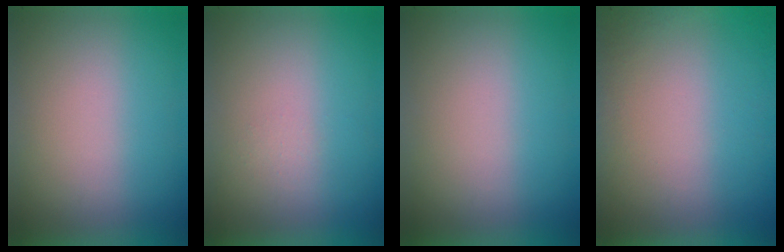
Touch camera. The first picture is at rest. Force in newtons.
{"total": 1.3}
{"total": 0.0}
{"total": 4.9}